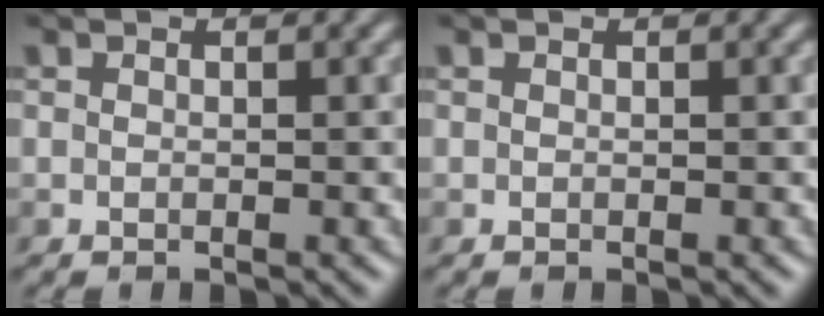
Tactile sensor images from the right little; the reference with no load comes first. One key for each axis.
{"total": 0.0}